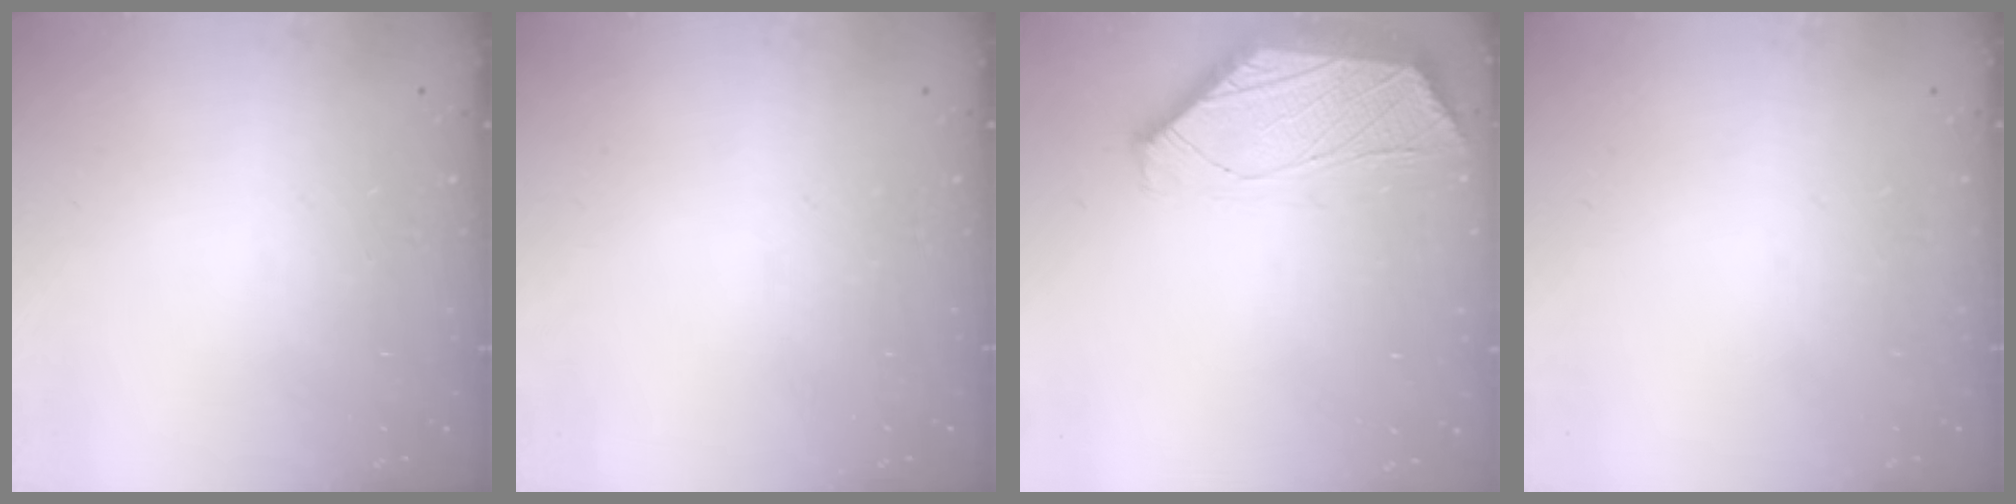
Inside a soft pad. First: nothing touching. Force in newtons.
{"total": 0.0}
{"total": 2.1, "press": 2.1, "slide": 0.5}
{"total": 0.0}